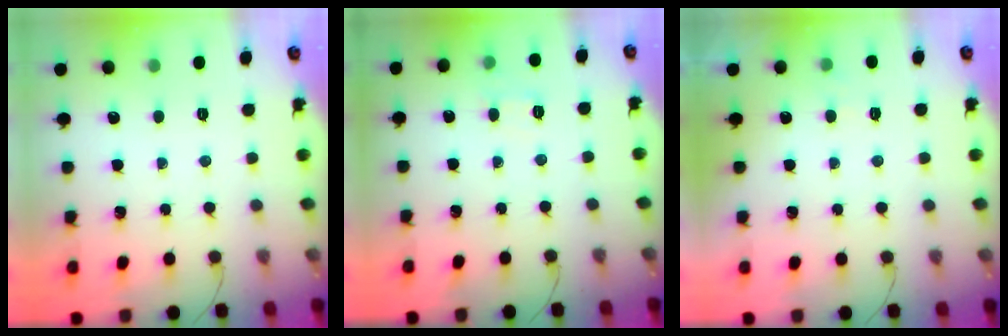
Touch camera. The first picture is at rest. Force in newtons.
{"total": 5.9, "press": 5.7, "slide": 1.6}
{"total": 2.3, "press": 2.0, "slide": 1.2}